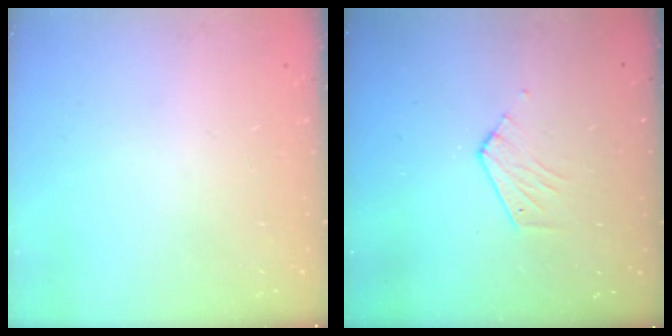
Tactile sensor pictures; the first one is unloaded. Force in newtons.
{"total": 4.3, "press": 4.3, "slide": 0.4}